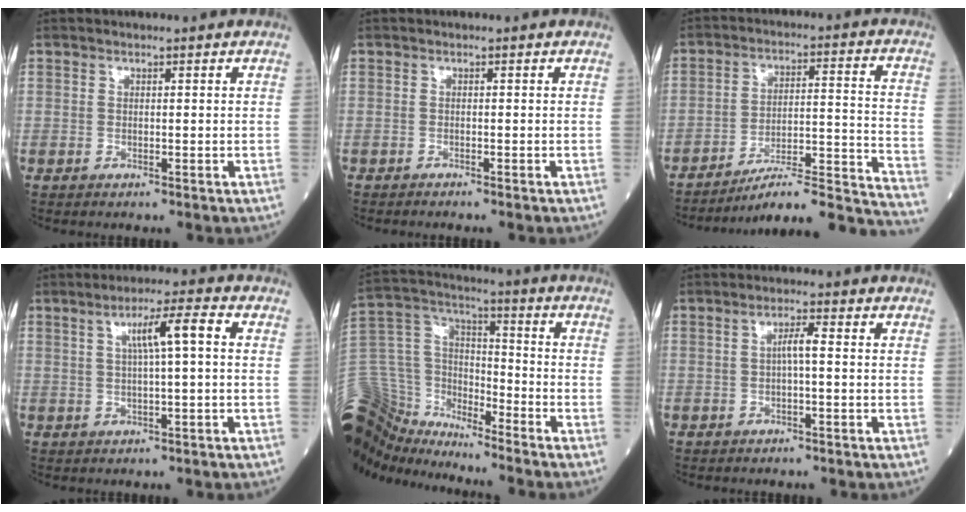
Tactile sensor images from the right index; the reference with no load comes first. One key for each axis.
{"total": 1.5, "fx": -1.4, "fy": -0.1, "fz": 0.6, "tx": -0.009, "ty": 0.001, "tz": -0.017}
{"total": 18.8, "fx": -17.9, "fy": -0.3, "fz": 5.8, "tx": -0.045, "ty": 0.034, "tz": -0.256}
{"total": 5.8, "fx": 1.2, "fy": 0.1, "fz": 5.7, "tx": -0.099, "ty": 0.012, "tz": 0.021}
{"total": 16.9, "fx": -15.9, "fy": 3.3, "fz": 4.8, "tx": -0.114, "ty": 0.034, "tz": -0.298}
{"total": 2.3, "fx": -0.1, "fy": 0.1, "fz": 2.3, "tx": -0.038, "ty": 0.004, "tz": -0.002}